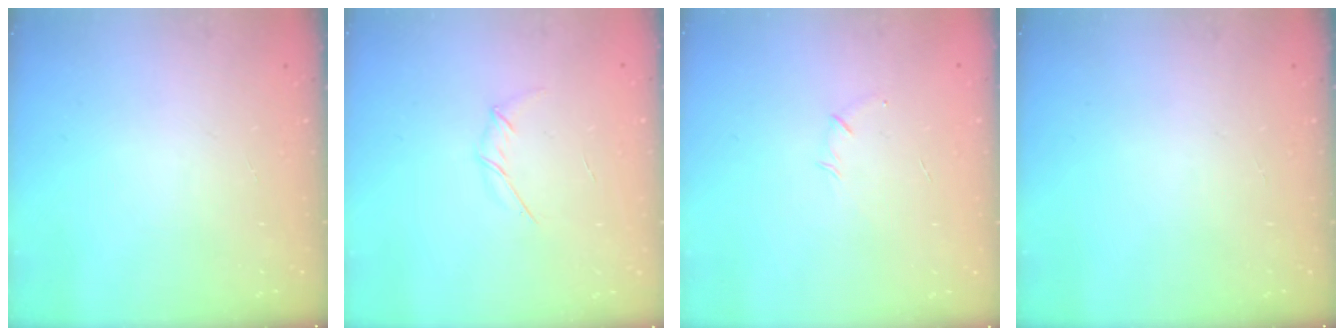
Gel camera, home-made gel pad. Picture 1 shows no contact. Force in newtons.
{"total": 4.1, "press": 3.9, "slide": 1.1}
{"total": 3.9, "press": 3.7, "slide": 1.2}
{"total": 0.0}